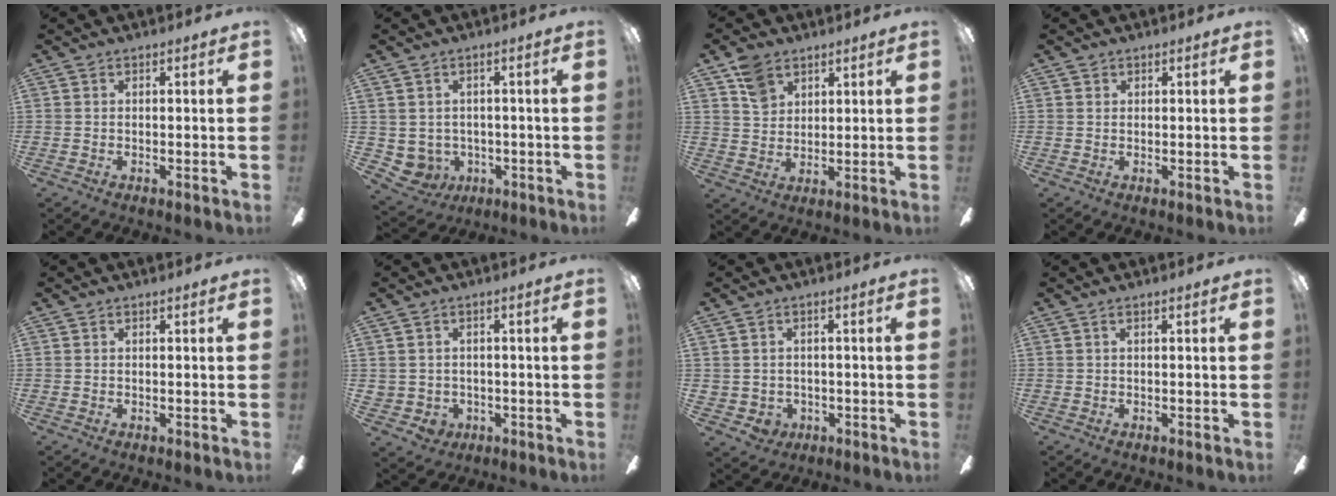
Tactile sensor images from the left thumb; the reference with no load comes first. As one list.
[{"total": 4.7, "force": [-0.2, 4.7, 0.6], "torque": [-0.046, -0.004, -0.001]}, {"total": 7.2, "force": [4.6, 4.9, 2.5], "torque": [-0.044, -0.007, 0.086]}, {"total": 1.1, "force": [0.6, 0.9, 0.1], "torque": [0.006, -0.001, 0.010]}, {"total": 0.0}, {"total": 3.6, "force": [-0.2, 3.6, 0.4], "torque": [-0.024, 0.003, -0.003]}, {"total": 3.5, "force": [-0.5, 3.4, 0.6], "torque": [-0.024, 0.004, -0.009]}, {"total": 0.0}]